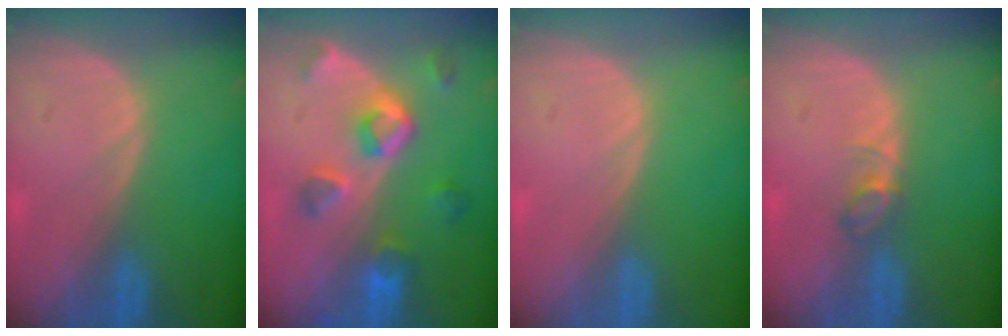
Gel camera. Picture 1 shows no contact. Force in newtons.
{"total": 7.8, "press": 7.0, "slide": 3.4}
{"total": 0.0}
{"total": 2.4, "press": 2.4, "slide": 0.4}